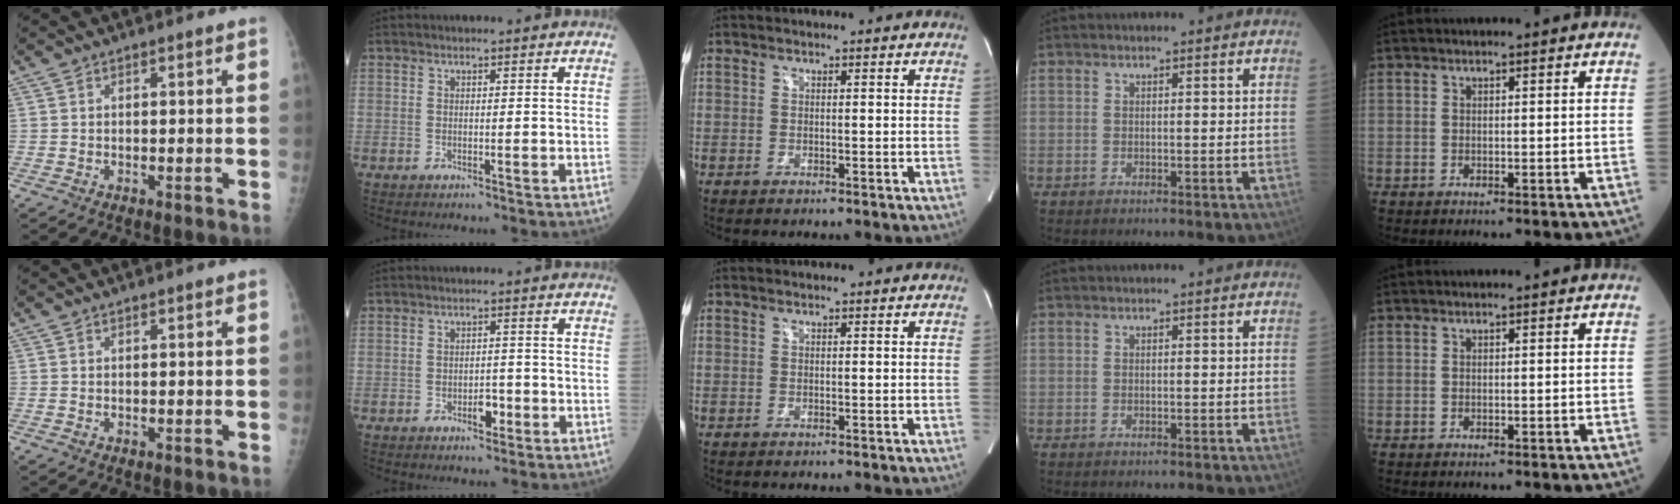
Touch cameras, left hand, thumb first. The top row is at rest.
{"thumb": {"total": 0.5, "force": [0.4, 0.2, 0.3], "torque": [-0.004, -0.002, 0.007]}, "index": {"total": 2.3, "force": [-1.2, 1.2, 1.6], "torque": [-0.021, 0.004, -0.016]}}